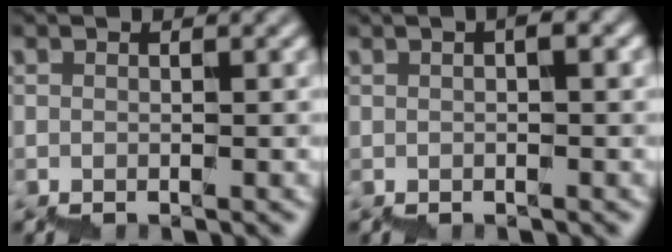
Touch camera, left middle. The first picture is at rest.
{"total": 0.9, "force": [0.1, 0.0, 0.9], "torque": [-0.013, 0.007, 0.001]}